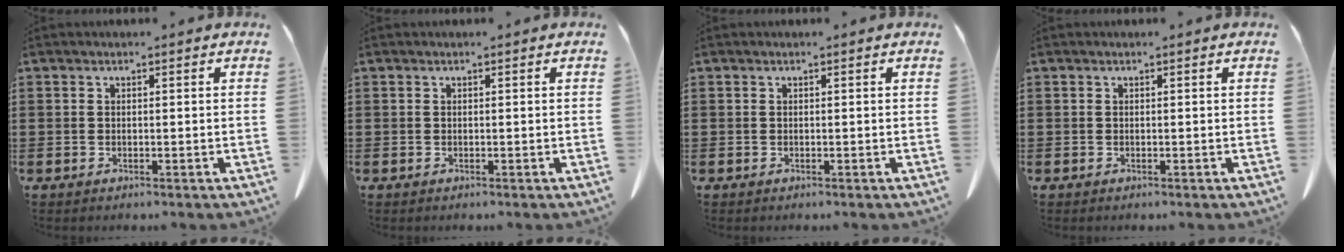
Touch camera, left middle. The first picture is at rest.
{"total": 0.0}
{"total": 0.0}
{"total": 0.0}